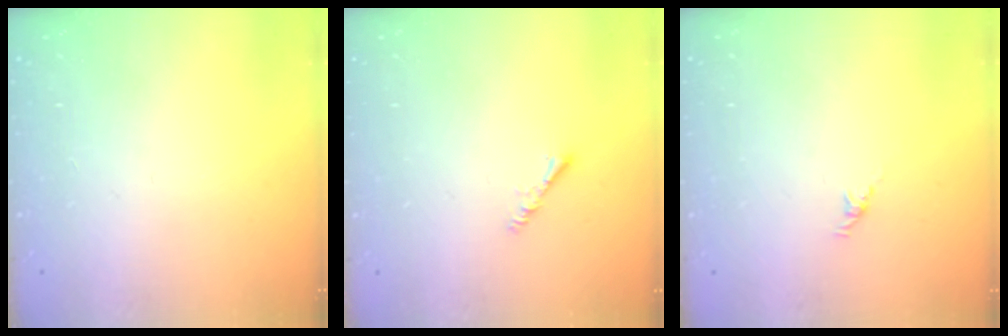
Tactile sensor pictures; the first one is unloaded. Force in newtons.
{"total": 1.9, "press": 1.9, "slide": 0.4}
{"total": 2.1, "press": 2.0, "slide": 0.7}